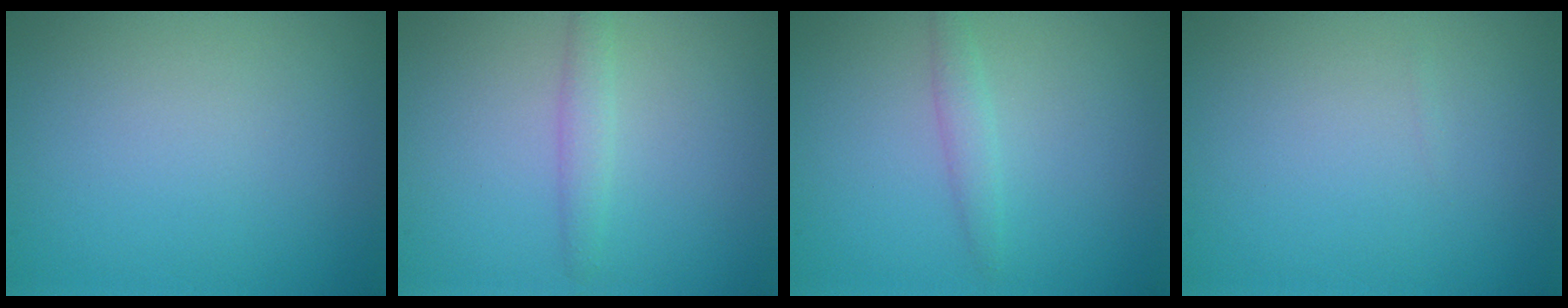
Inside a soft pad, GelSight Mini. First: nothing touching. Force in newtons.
{"total": 1.4, "press": 1.4, "slide": 0.0}
{"total": 1.4, "press": 1.4, "slide": 0.1}
{"total": 0.0}